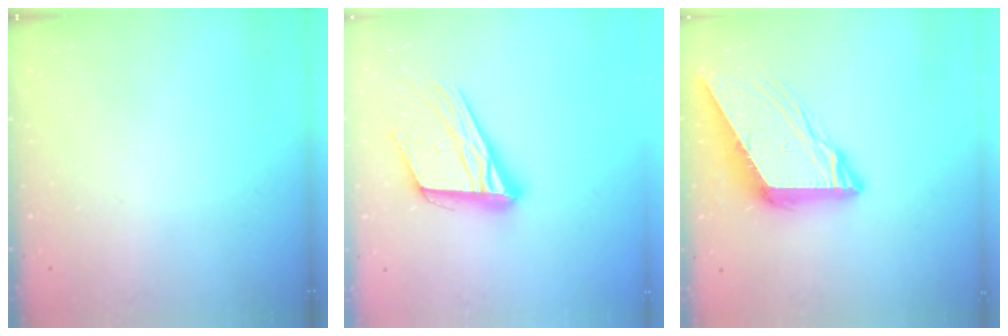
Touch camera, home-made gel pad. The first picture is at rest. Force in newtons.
{"total": 19.6, "press": 19.4, "slide": 2.8}
{"total": 9.3, "press": 9.2, "slide": 0.8}